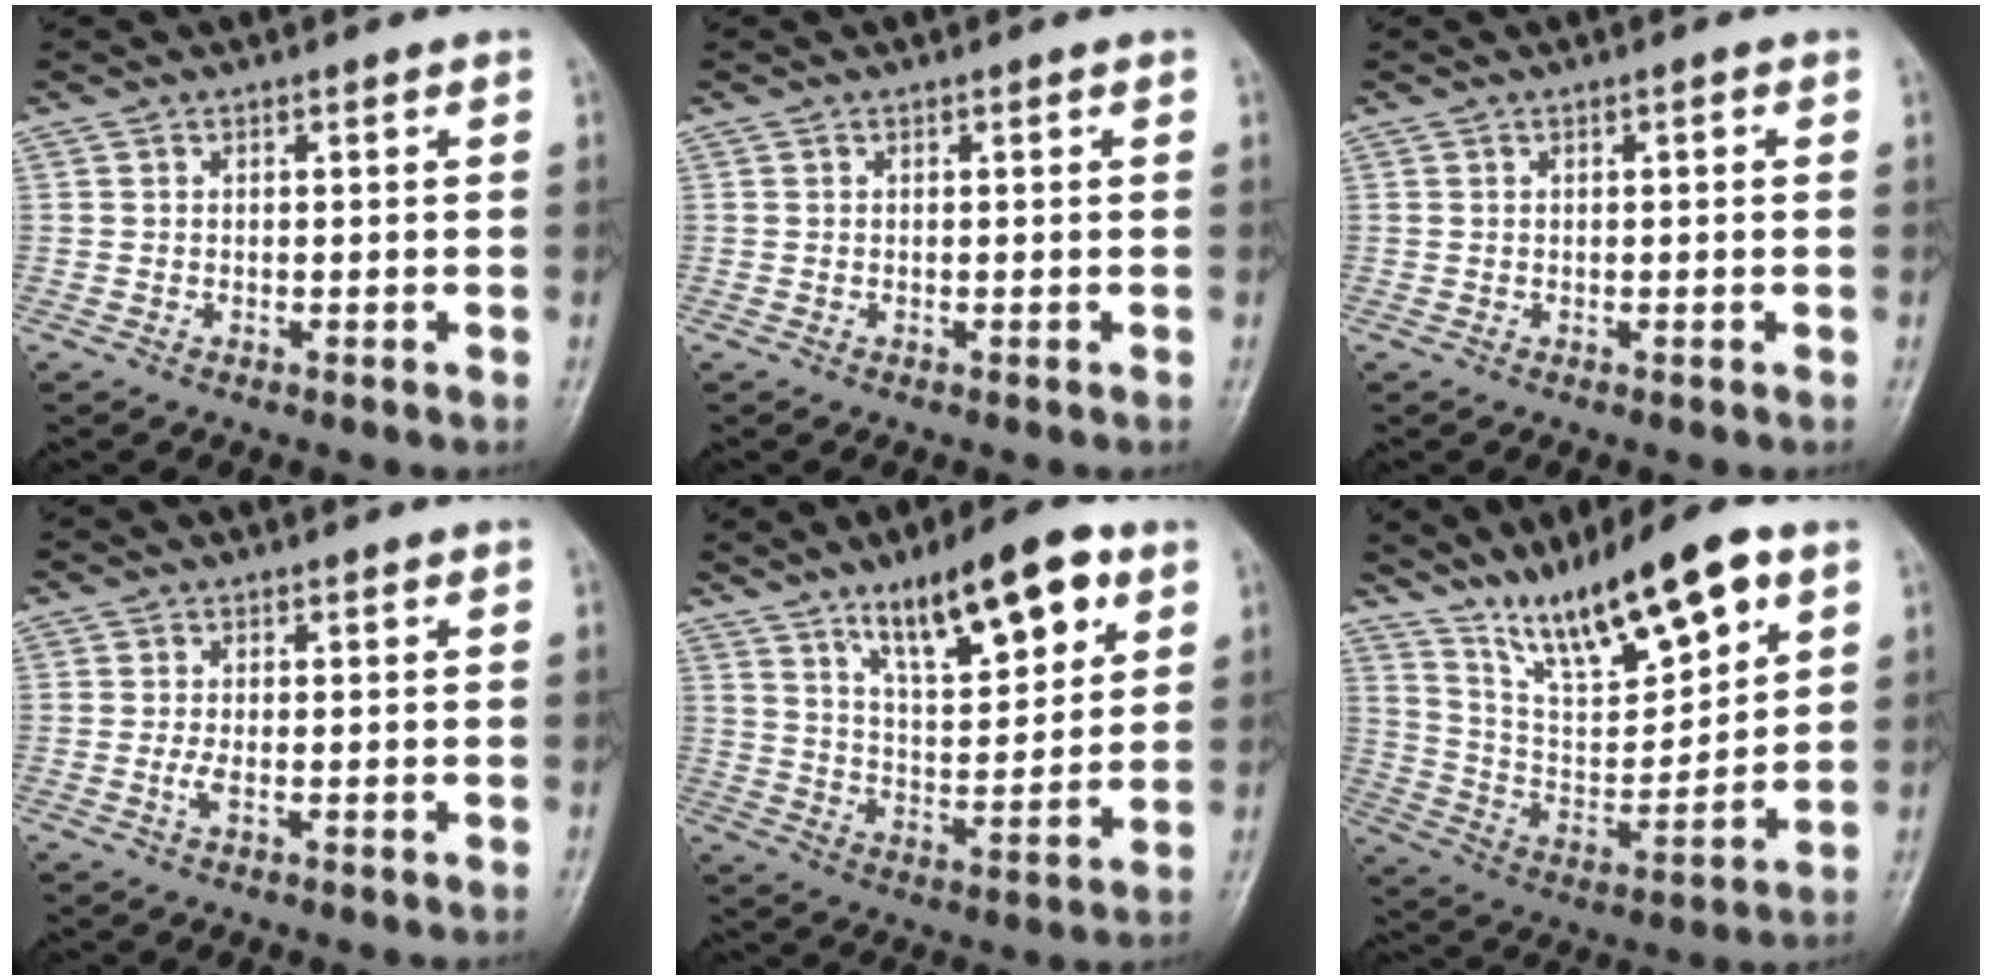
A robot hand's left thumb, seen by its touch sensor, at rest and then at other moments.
{"total": 0.0}
{"total": 0.8, "force": [0.2, 0.3, 0.7], "torque": [-0.010, 0.002, 0.001]}
{"total": 2.0, "force": [-0.4, 0.6, 1.9], "torque": [-0.047, 0.002, -0.008]}
{"total": 16.7, "force": [9.3, 5.8, 12.7], "torque": [-0.167, -0.039, 0.152]}
{"total": 19.0, "force": [12.1, 5.6, 13.5], "torque": [-0.196, -0.052, 0.224]}